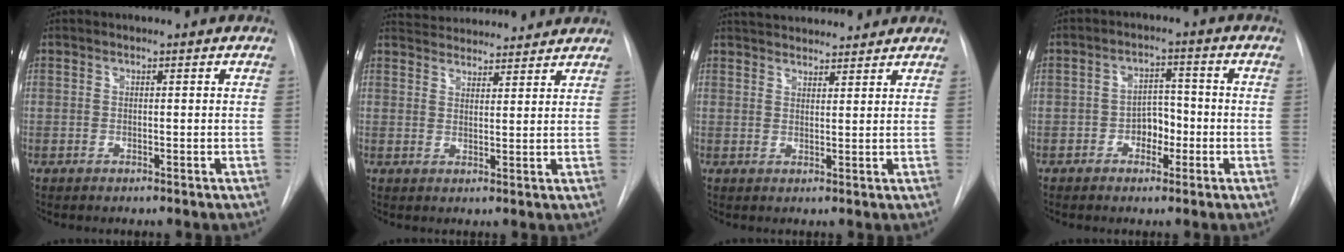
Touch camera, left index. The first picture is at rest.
{"total": 11.1, "force": [10.6, 2.0, 2.5], "torque": [-0.037, 0.022, 0.148]}
{"total": 9.4, "force": [8.8, 1.9, 2.7], "torque": [-0.039, 0.024, 0.127]}
{"total": 4.1, "force": [-1.8, 2.7, 2.6], "torque": [-0.035, 0.008, -0.031]}